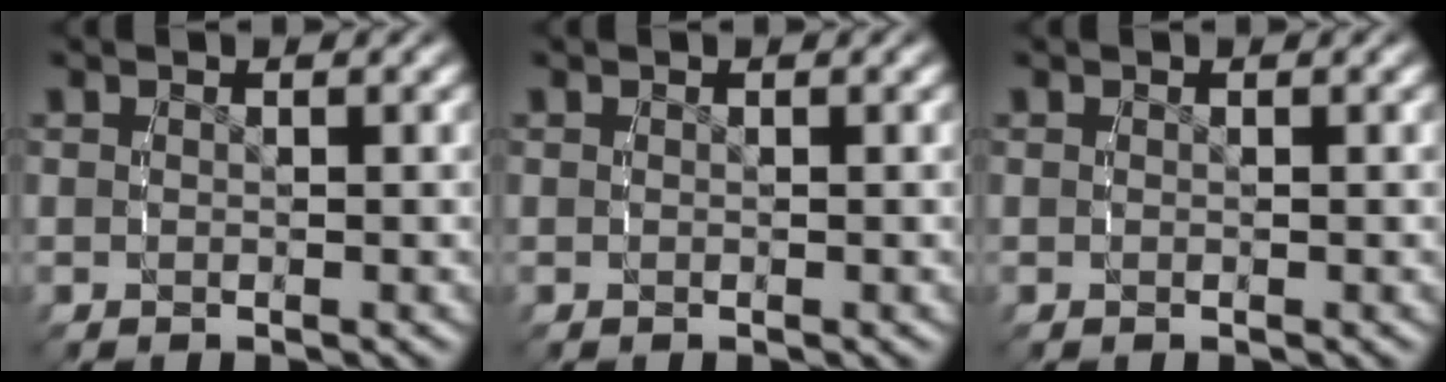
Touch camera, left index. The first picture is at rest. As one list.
[{"total": 0.0}, {"total": 0.0}]